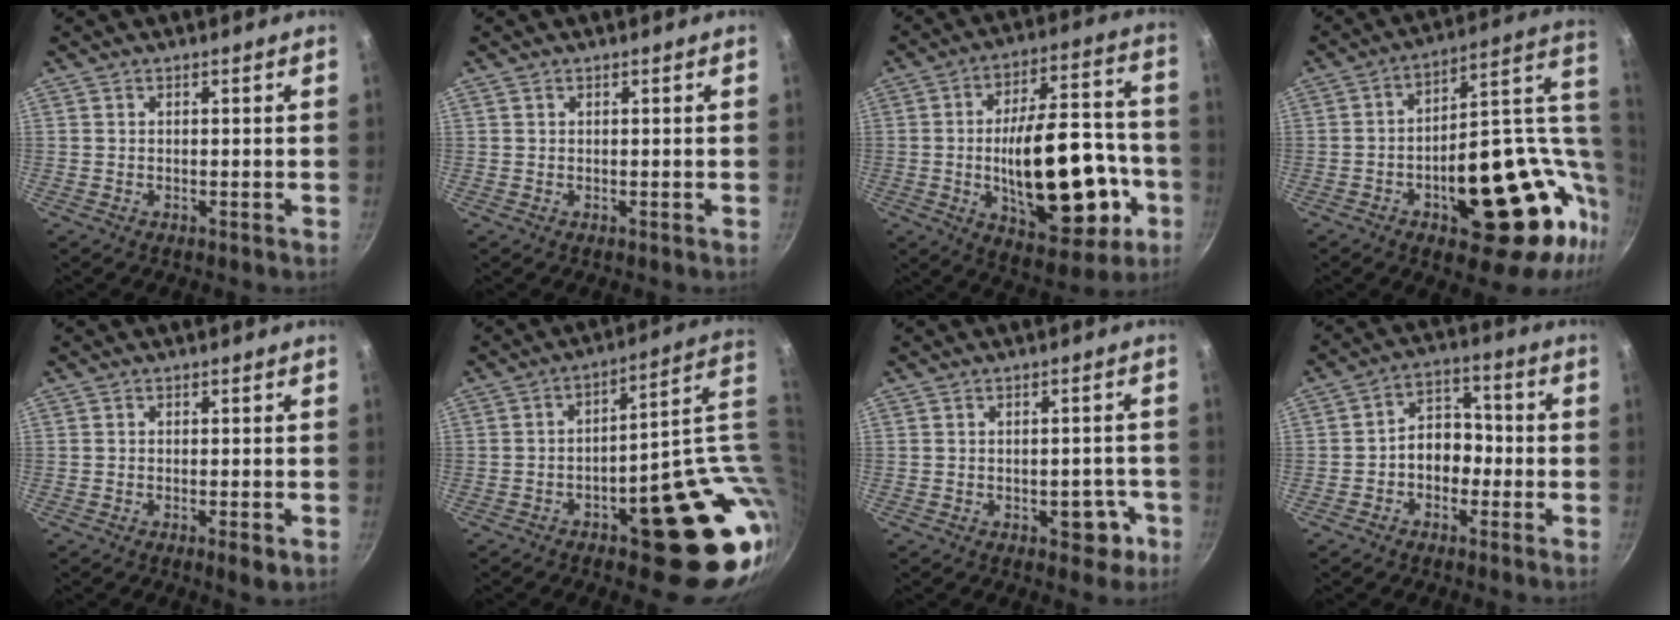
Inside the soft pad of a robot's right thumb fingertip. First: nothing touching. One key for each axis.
{"total": 0.0}
{"total": 25.5, "fx": -5.6, "fy": 12.1, "fz": 21.7, "tx": -0.294, "ty": 0.040, "tz": -0.060}
{"total": 28.2, "fx": -3.0, "fy": 14.4, "fz": 24.1, "tx": -0.277, "ty": 0.016, "tz": -0.025}
{"total": 2.6, "fx": -1.1, "fy": 0.8, "fz": 2.2, "tx": -0.040, "ty": 0.002, "tz": -0.018}
{"total": 23.1, "fx": -1.4, "fy": 10.1, "fz": 20.8, "tx": -0.192, "ty": 0.011, "tz": 0.001}
{"total": 5.3, "fx": -2.2, "fy": 3.3, "fz": 3.6, "tx": -0.015, "ty": 0.019, "tz": -0.022}
{"total": 7.4, "fx": -1.9, "fy": 5.6, "fz": 4.5, "tx": -0.023, "ty": 0.036, "tz": -0.040}